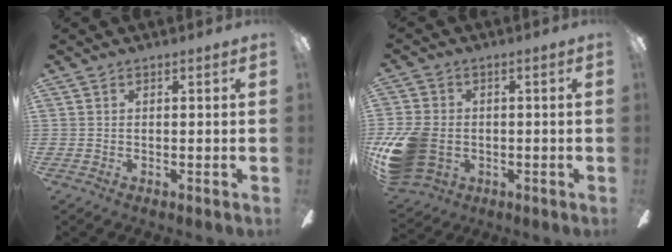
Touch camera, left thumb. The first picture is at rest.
{"total": 14.0, "force": [-3.0, 10.8, 8.4], "torque": [-0.172, 0.021, -0.052]}